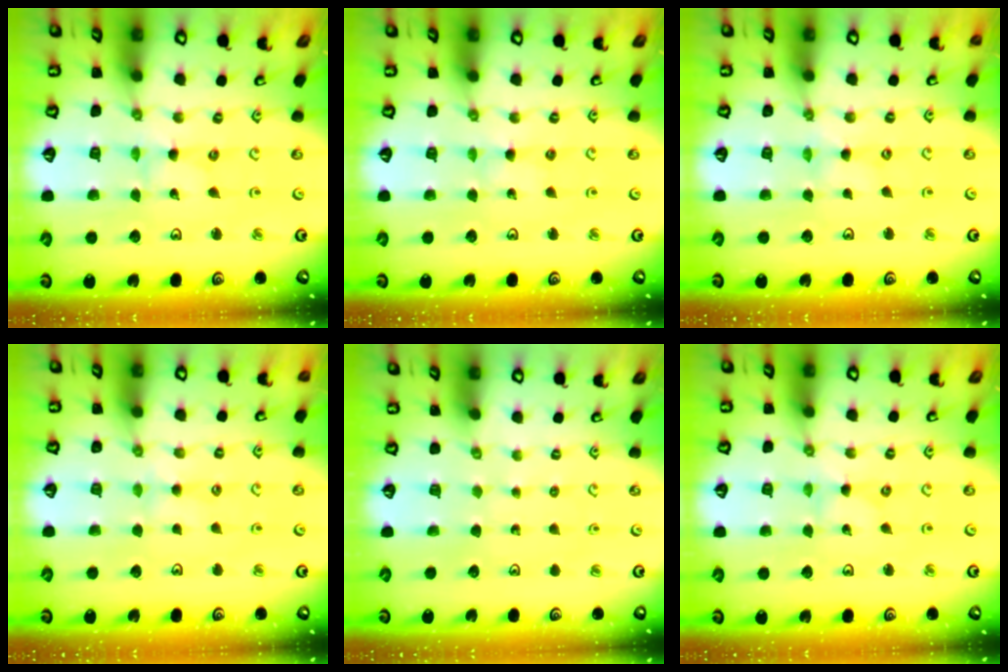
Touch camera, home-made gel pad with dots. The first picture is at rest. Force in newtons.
{"total": 2.4, "press": 2.3, "slide": 0.3}
{"total": 2.1, "press": 2.1, "slide": 0.3}
{"total": 2.6, "press": 2.5, "slide": 0.5}
{"total": 0.0}
{"total": 0.0}